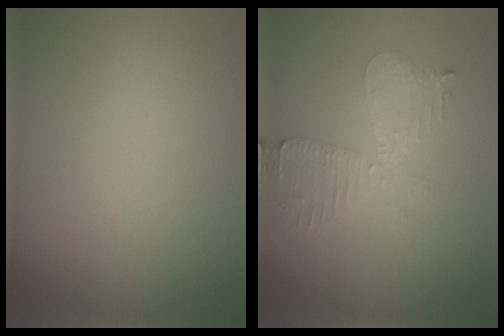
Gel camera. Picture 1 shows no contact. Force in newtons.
{"total": 2.6, "press": 2.5, "slide": 0.5}